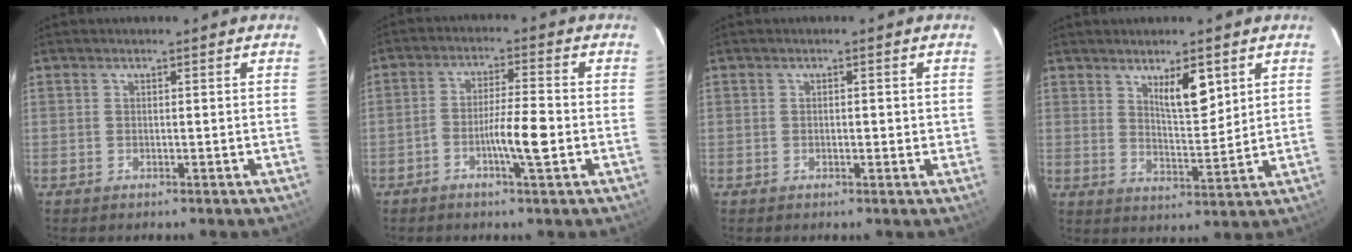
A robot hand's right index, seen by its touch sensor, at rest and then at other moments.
{"total": 6.6, "force": [-2.3, 0.5, 6.1], "torque": [-0.113, 0.006, -0.039]}
{"total": 2.0, "force": [0.0, 0.9, 1.7], "torque": [-0.031, 0.002, -0.001]}
{"total": 6.5, "force": [3.5, 1.8, 5.2], "torque": [-0.090, -0.007, 0.063]}